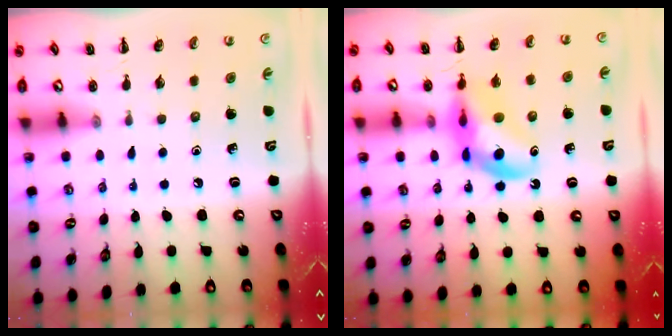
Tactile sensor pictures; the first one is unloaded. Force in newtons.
{"total": 11.3, "press": 10.8, "slide": 3.2}